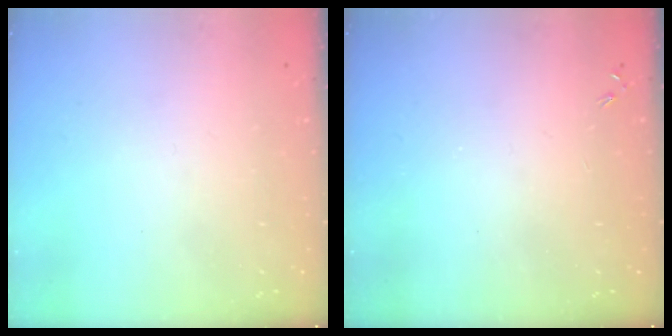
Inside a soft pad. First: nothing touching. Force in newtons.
{"total": 1.1, "press": 0.9, "slide": 0.5}